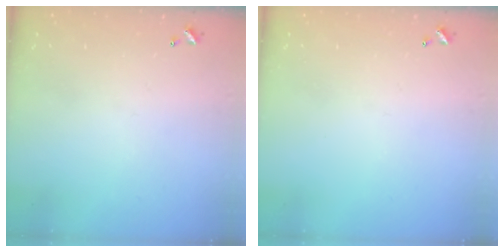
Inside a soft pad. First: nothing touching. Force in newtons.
{"total": 0.0}